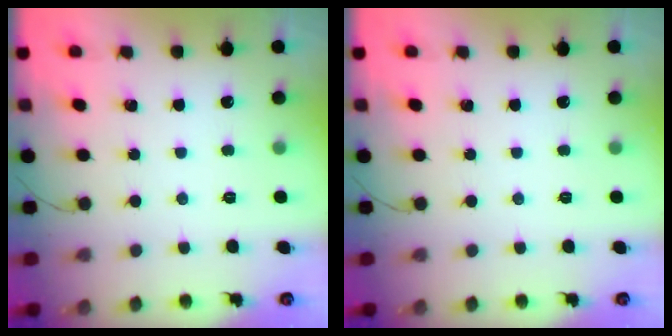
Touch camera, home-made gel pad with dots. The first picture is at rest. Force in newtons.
{"total": 0.0}